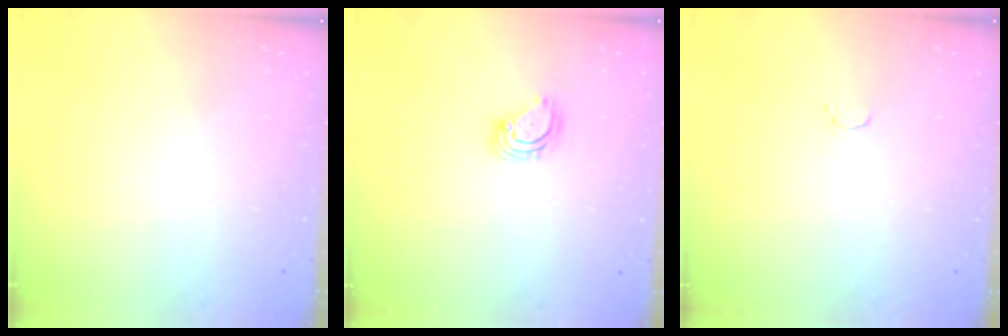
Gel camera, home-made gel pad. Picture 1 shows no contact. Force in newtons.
{"total": 3.2, "press": 3.2, "slide": 0.1}
{"total": 1.8, "press": 1.7, "slide": 0.4}